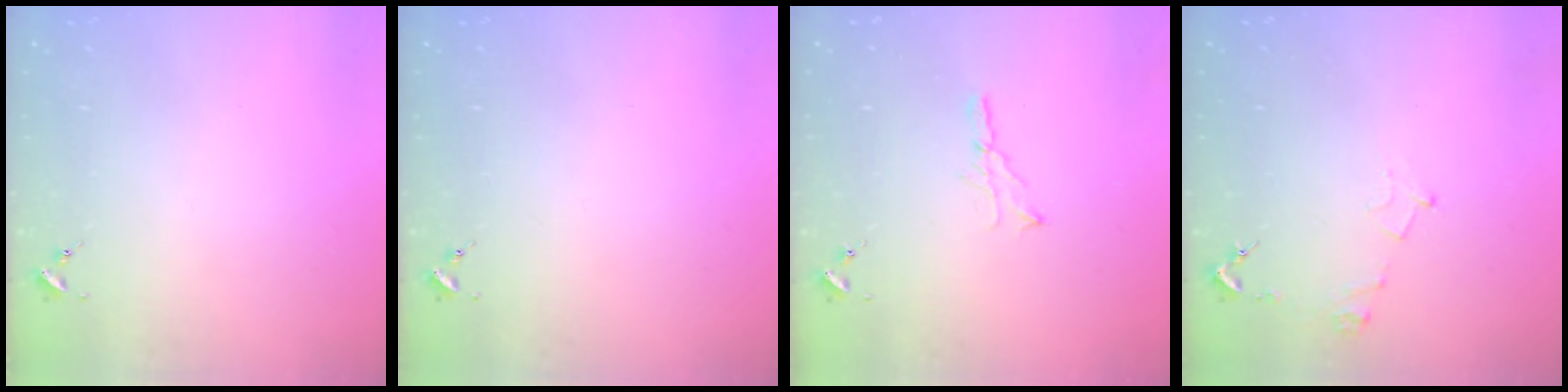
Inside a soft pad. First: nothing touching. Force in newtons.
{"total": 0.0}
{"total": 5.2, "press": 5.2, "slide": 0.3}
{"total": 6.2, "press": 6.2, "slide": 0.7}